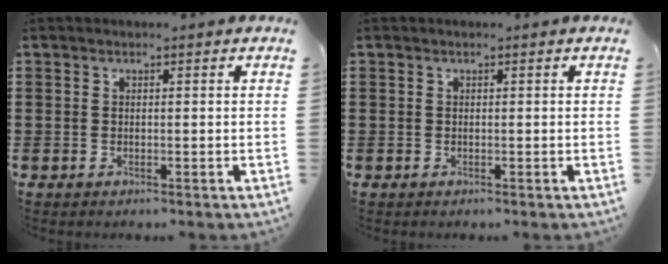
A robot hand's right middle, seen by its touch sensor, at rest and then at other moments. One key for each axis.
{"total": 0.0}